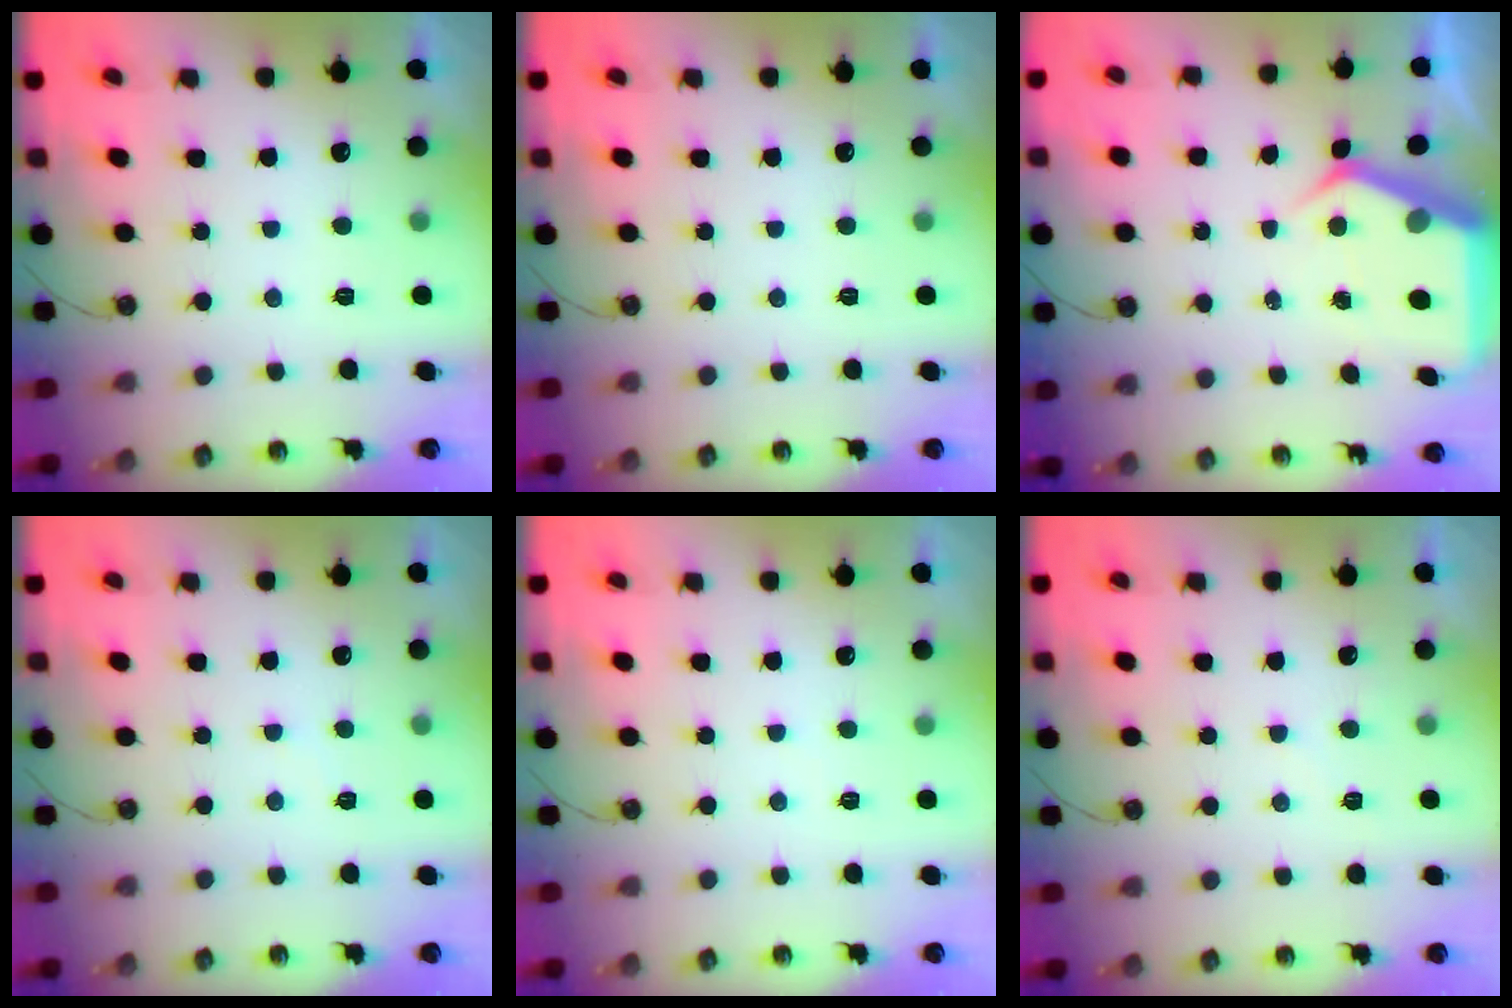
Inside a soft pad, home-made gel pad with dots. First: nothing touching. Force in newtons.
{"total": 0.0}
{"total": 6.4, "press": 6.3, "slide": 0.6}
{"total": 3.5, "press": 3.5, "slide": 0.4}
{"total": 1.8, "press": 1.8, "slide": 0.4}
{"total": 3.6, "press": 3.6, "slide": 0.5}